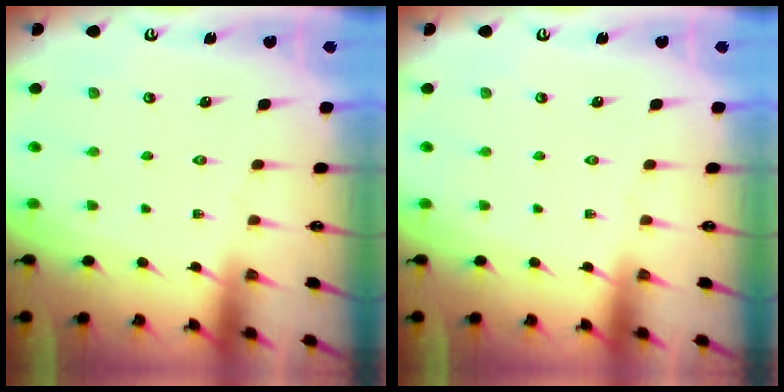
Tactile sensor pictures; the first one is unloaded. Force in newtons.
{"total": 0.0}